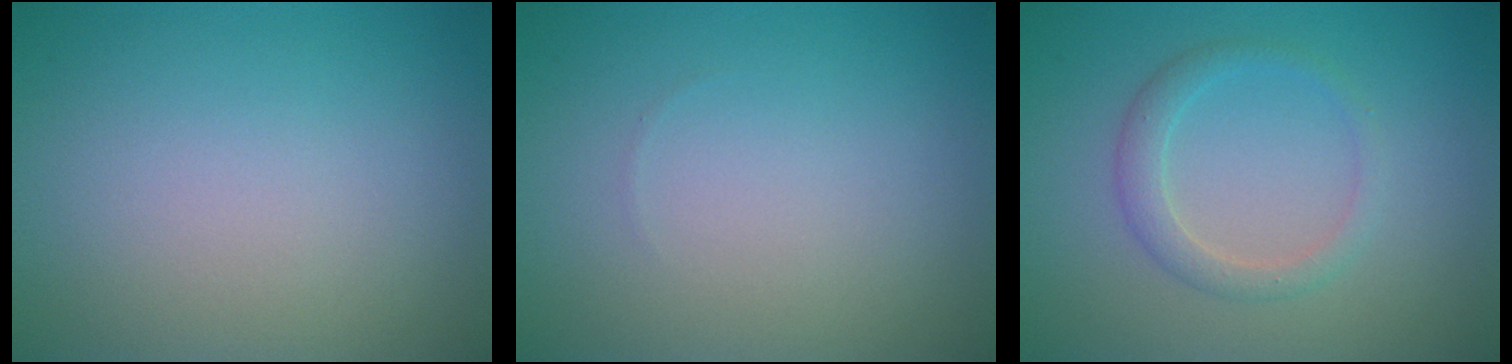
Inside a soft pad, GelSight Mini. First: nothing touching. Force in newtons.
{"total": 0.0}
{"total": 2.0, "press": 2.0, "slide": 0.1}